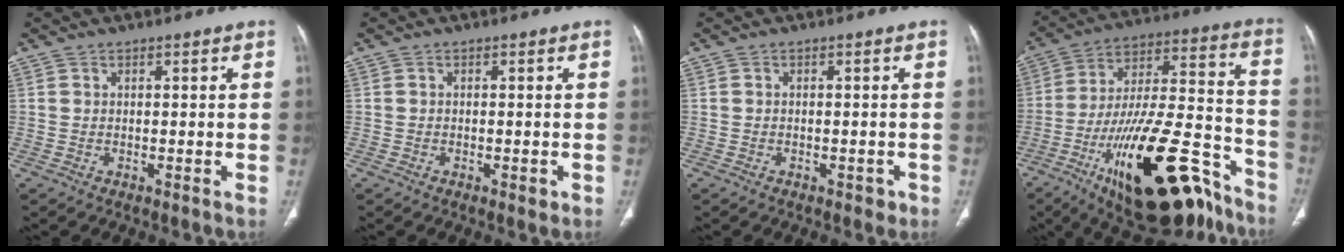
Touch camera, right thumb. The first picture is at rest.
{"total": 1.3, "force": [-0.6, 0.7, 1.0], "torque": [-0.012, -0.001, -0.007]}
{"total": 1.6, "force": [-0.9, 1.2, 0.8], "torque": [-0.004, 0.003, -0.008]}
{"total": 29.6, "force": [-17.0, 10.3, 22.0], "torque": [-0.323, 0.084, -0.268]}